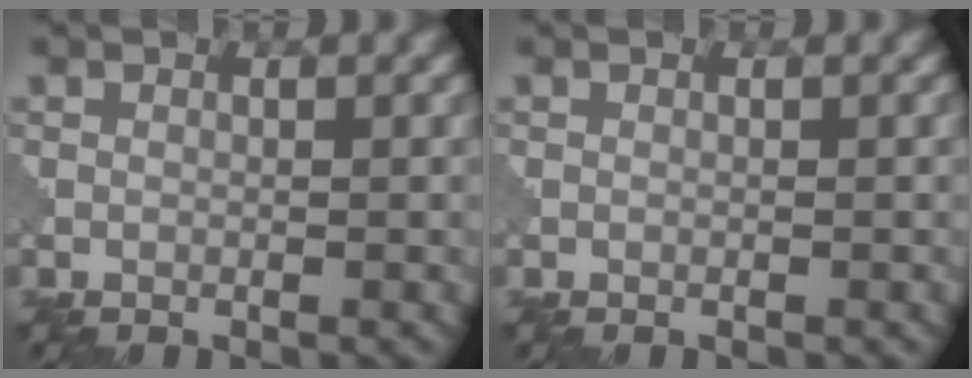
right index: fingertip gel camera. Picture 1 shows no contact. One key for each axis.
{"total": 0.0}